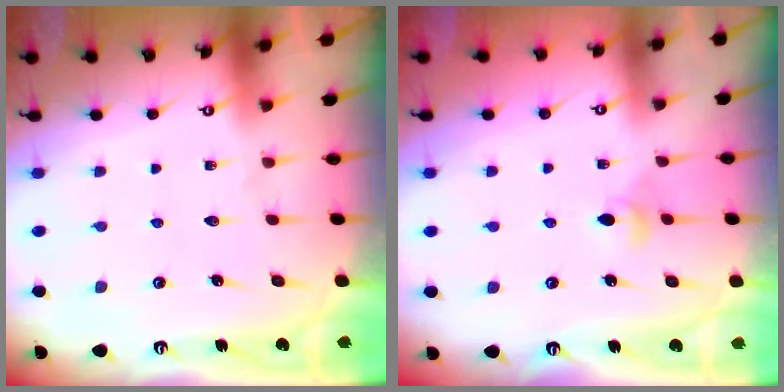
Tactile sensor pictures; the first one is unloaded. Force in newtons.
{"total": 4.1, "press": 4.0, "slide": 0.9}